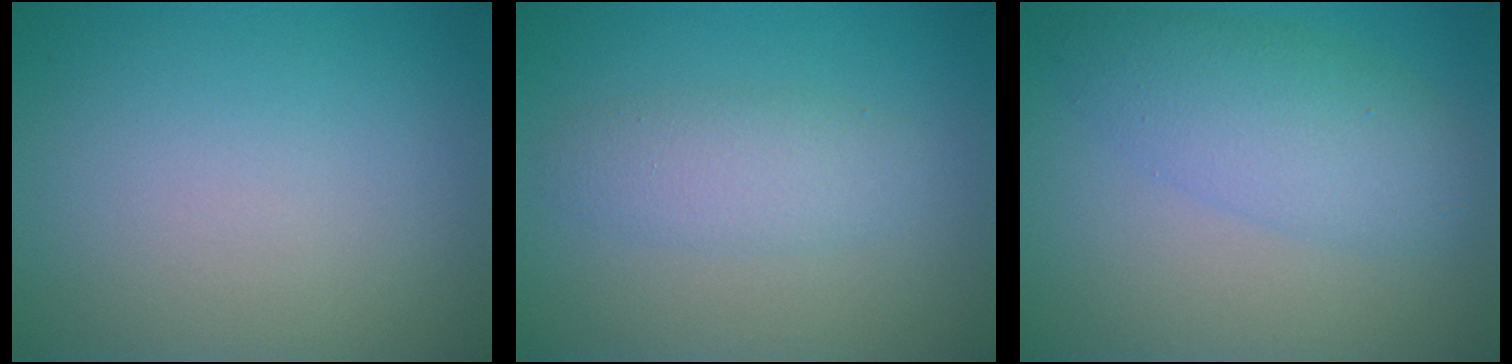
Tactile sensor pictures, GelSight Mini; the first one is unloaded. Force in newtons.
{"total": 2.7, "press": 2.7, "slide": 0.1}
{"total": 4.8, "press": 4.8, "slide": 0.0}